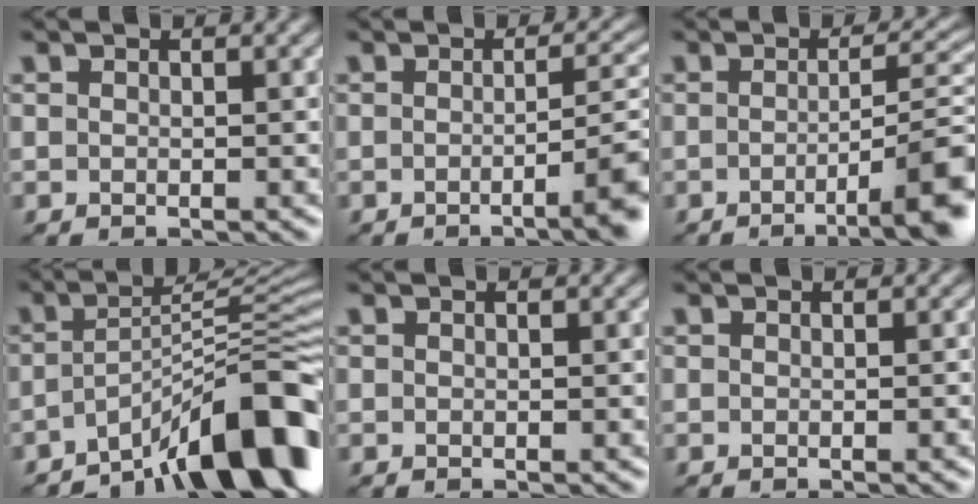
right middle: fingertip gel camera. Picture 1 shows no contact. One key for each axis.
{"total": 4.7, "fx": -2.1, "fy": 0.3, "fz": 4.2, "tx": -0.057, "ty": 0.002, "tz": -0.038}
{"total": 6.8, "fx": -3.2, "fy": 0.6, "fz": 5.9, "tx": -0.078, "ty": 0.007, "tz": -0.053}
{"total": 10.1, "fx": -6.4, "fy": 1.5, "fz": 7.7, "tx": -0.094, "ty": 0.017, "tz": -0.114}
{"total": 0.0}
{"total": 0.7, "fx": -0.3, "fy": 0.2, "fz": 0.6, "tx": -0.006, "ty": 0.002, "tz": -0.003}